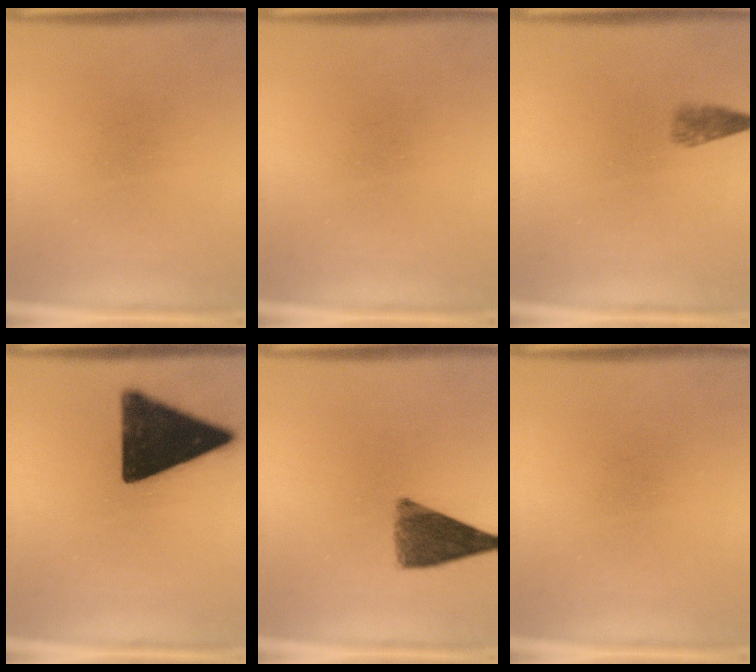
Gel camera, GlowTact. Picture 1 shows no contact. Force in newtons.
{"total": 0.0}
{"total": 1.9}
{"total": 17.4}
{"total": 8.7}
{"total": 0.0}